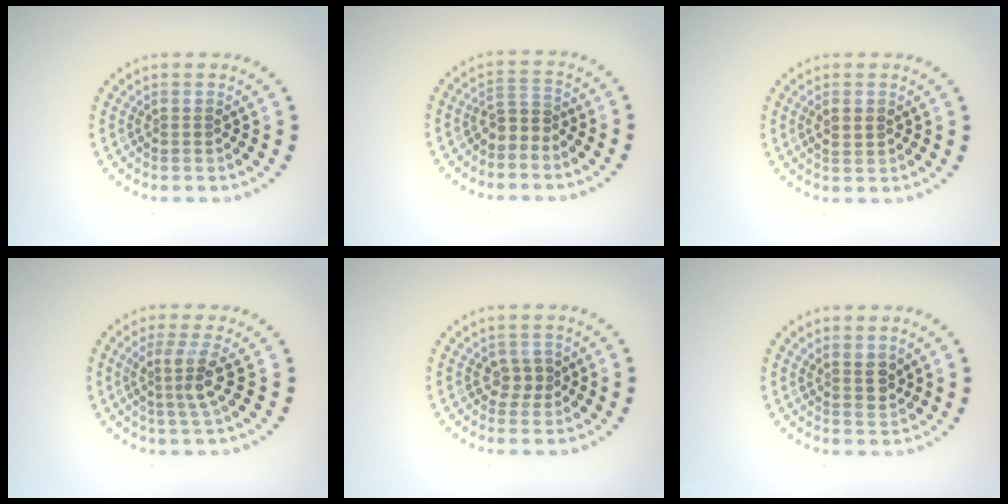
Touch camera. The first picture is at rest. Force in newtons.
{"total": 2.0, "press": 1.6, "slide": 1.1}
{"total": 1.0, "press": 0.9, "slide": 0.3}
{"total": 2.9, "press": 2.1, "slide": 2.0}
{"total": 1.9, "press": 1.8, "slide": 0.6}
{"total": 1.9, "press": 1.7, "slide": 0.9}